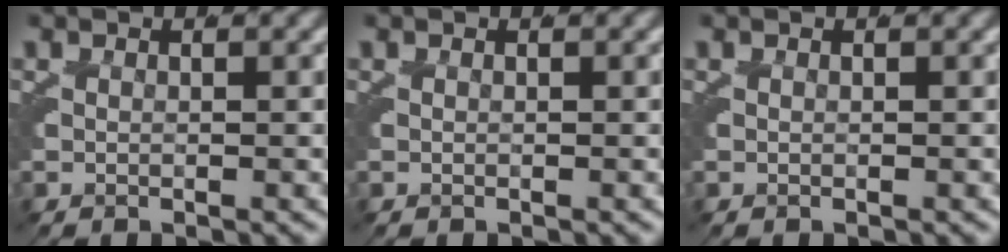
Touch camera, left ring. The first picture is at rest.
{"total": 0.0}
{"total": 0.0}